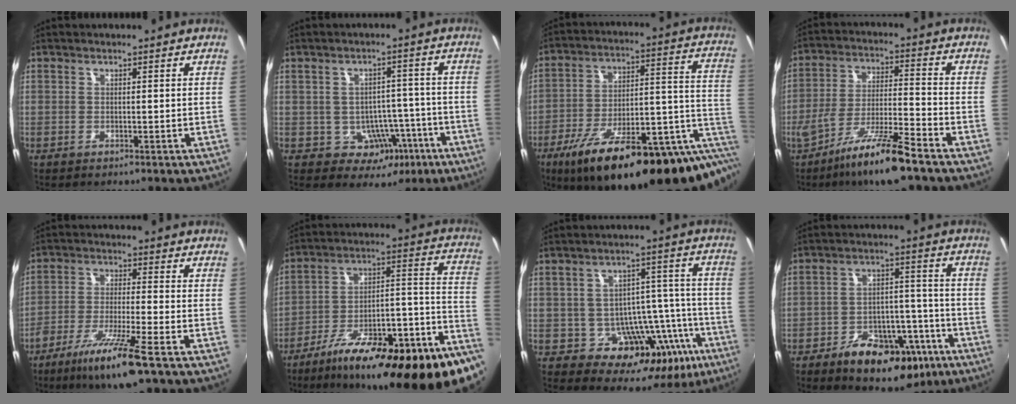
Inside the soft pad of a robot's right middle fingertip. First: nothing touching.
{"total": 7.6, "force": [-3.1, 6.3, 3.0], "torque": [-0.046, 0.029, -0.016]}
{"total": 28.6, "force": [-14.0, 7.4, 23.8], "torque": [-0.331, -0.034, -0.204]}
{"total": 12.5, "force": [-8.7, 0.5, 8.9], "torque": [-0.178, -0.016, -0.155]}
{"total": 10.8, "force": [-6.9, 0.5, 8.3], "torque": [-0.177, -0.021, -0.129]}
{"total": 29.8, "force": [-16.4, 7.2, 23.9], "torque": [-0.325, -0.016, -0.245]}
{"total": 16.2, "force": [-7.1, 11.5, 9.1], "torque": [-0.131, 0.022, -0.062]}
{"total": 16.5, "force": [-9.7, 8.8, 10.0], "torque": [-0.163, 0.016, -0.125]}